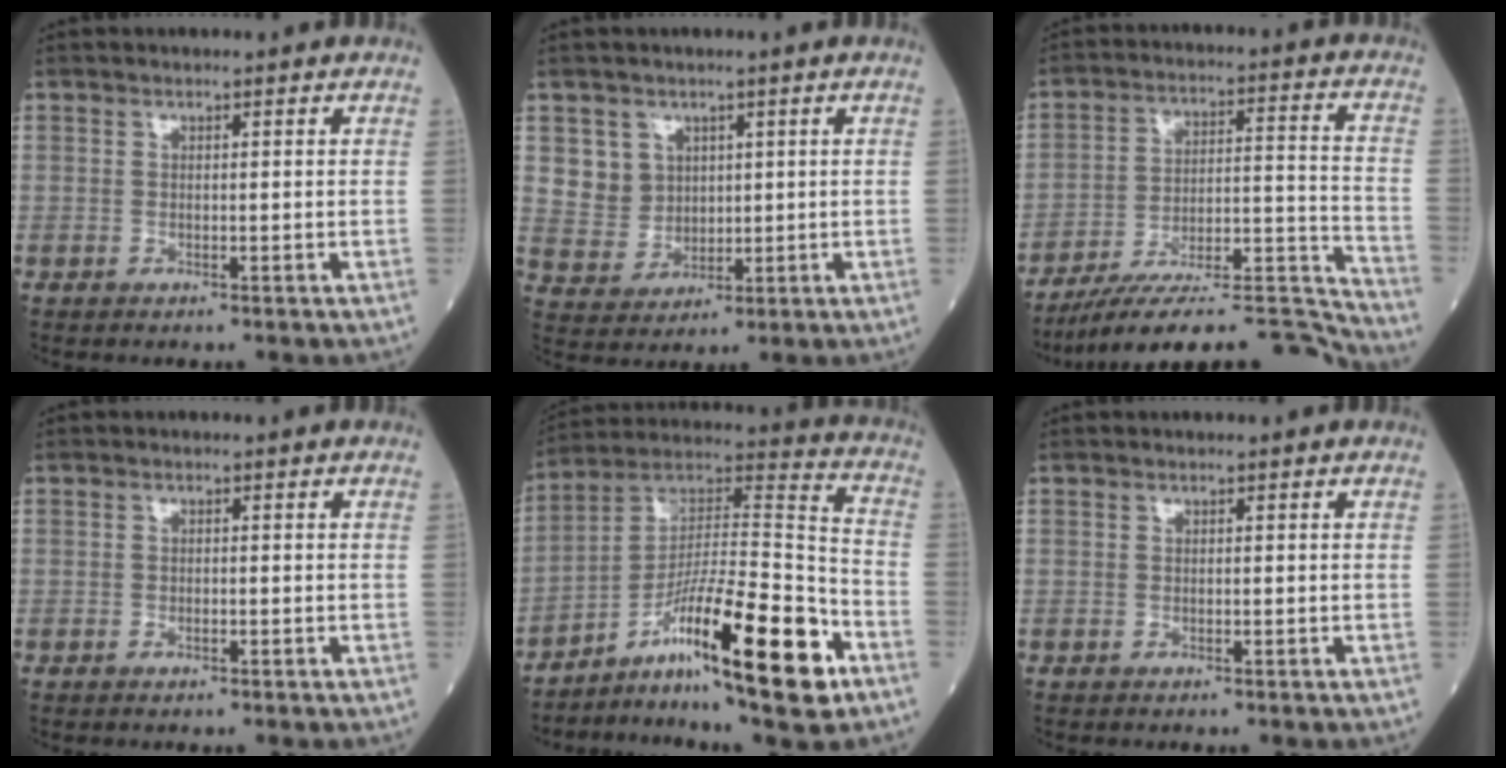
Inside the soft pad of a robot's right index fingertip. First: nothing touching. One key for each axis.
{"total": 5.4, "fx": 1.9, "fy": 4.9, "fz": 0.8, "tx": -0.022, "ty": 0.013, "tz": 0.046}
{"total": 20.2, "fx": -19.4, "fy": -0.2, "fz": 5.6, "tx": -0.061, "ty": 0.034, "tz": -0.293}
{"total": 0.7, "fx": -0.5, "fy": 0.2, "fz": 0.4, "tx": -0.007, "ty": 0.001, "tz": -0.008}
{"total": 20.5, "fx": -10.0, "fy": 2.2, "fz": 17.8, "tx": -0.311, "ty": 0.000, "tz": -0.165}
{"total": 0.0}